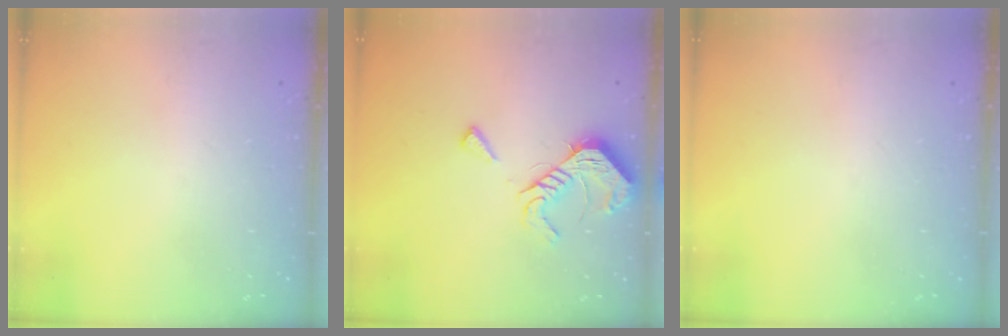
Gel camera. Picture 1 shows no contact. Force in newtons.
{"total": 11.1, "press": 11.1, "slide": 0.5}
{"total": 0.0}